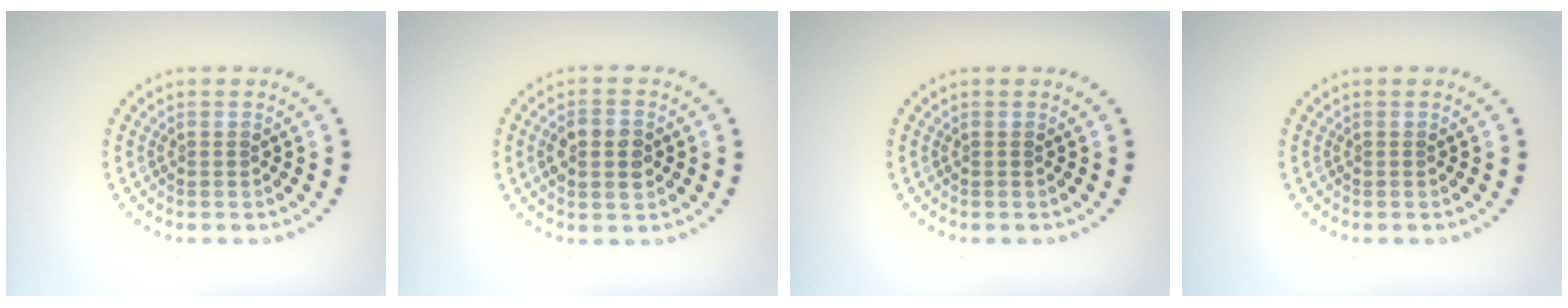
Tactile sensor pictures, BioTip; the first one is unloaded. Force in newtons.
{"total": 3.4, "press": 3.4, "slide": 0.2}
{"total": 0.0}
{"total": 0.0}